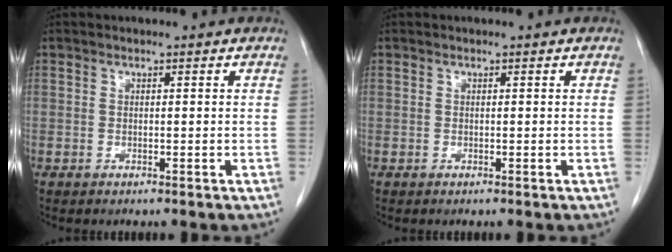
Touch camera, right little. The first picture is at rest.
{"total": 0.0}